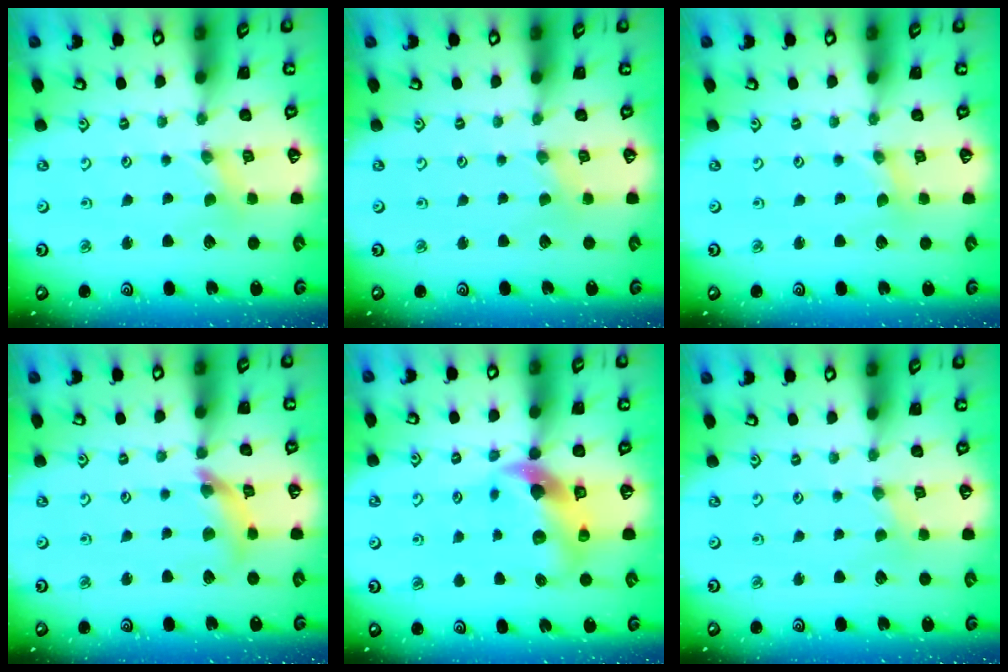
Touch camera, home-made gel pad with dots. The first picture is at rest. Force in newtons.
{"total": 0.0}
{"total": 0.0}
{"total": 9.7, "press": 9.6, "slide": 1.1}
{"total": 10.8, "press": 10.7, "slide": 1.7}
{"total": 0.0}